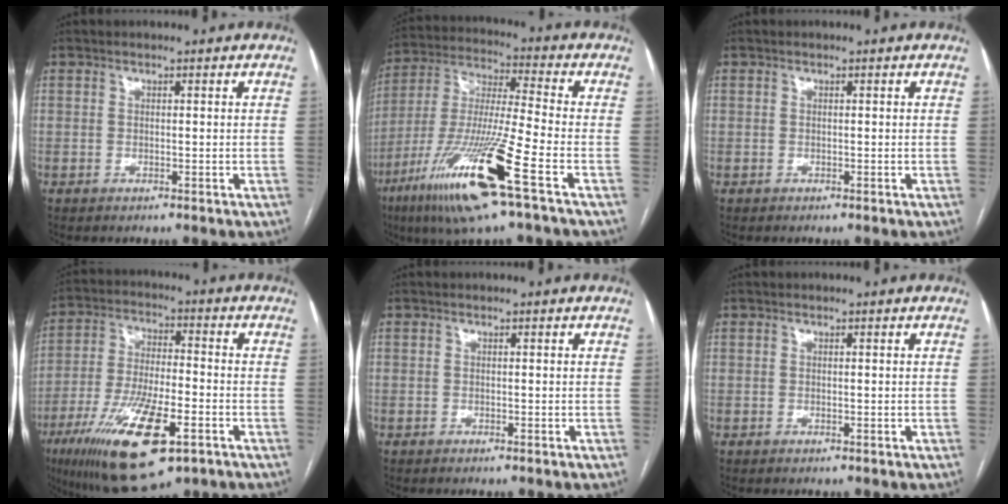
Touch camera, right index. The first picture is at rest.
{"total": 18.7, "force": [-9.0, 0.1, 16.4], "torque": [-0.351, -0.042, -0.174]}
{"total": 0.0}
{"total": 17.5, "force": [-8.6, 5.0, 14.5], "torque": [-0.292, -0.025, -0.143]}
{"total": 0.0}
{"total": 0.0}